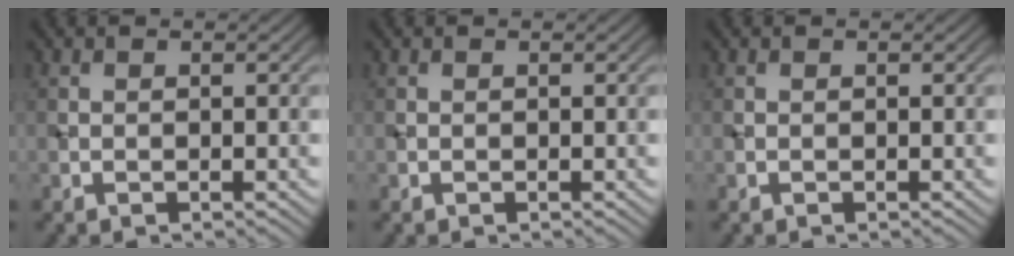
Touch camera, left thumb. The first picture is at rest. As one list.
[{"total": 0.0}, {"total": 0.0}]